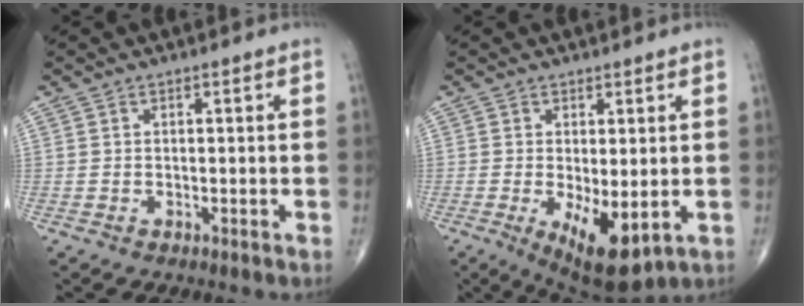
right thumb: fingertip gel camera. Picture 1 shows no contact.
{"total": 9.5, "force": [-2.1, 3.9, 8.4], "torque": [-0.126, -0.021, -0.018]}